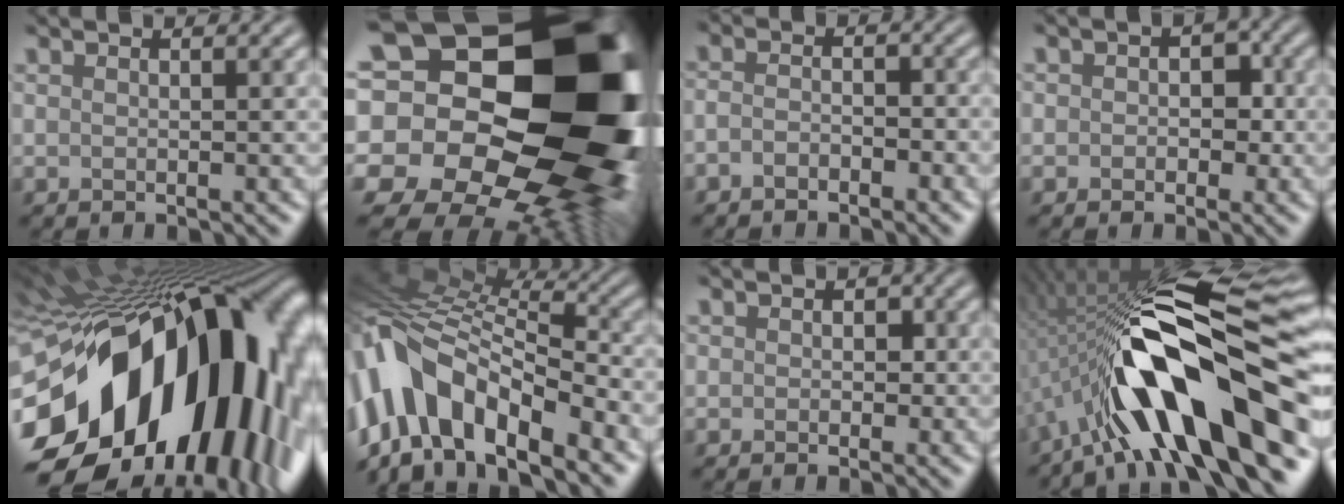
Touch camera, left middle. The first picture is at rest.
{"total": 22.1, "force": [-1.3, 17.0, 14.2], "torque": [-0.273, -0.060, -0.023]}
{"total": 2.4, "force": [-2.3, -0.6, -0.6], "torque": [-0.019, -0.012, -0.013]}
{"total": 1.1, "force": [-1.1, 0.2, -0.2], "torque": [-0.010, -0.012, 0.011]}
{"total": 20.7, "force": [-5.7, 13.3, 14.8], "torque": [-0.287, -0.066, -0.052]}
{"total": 11.8, "force": [-7.1, 5.4, 7.7], "torque": [-0.174, 0.011, -0.096]}
{"total": 1.5, "force": [-1.0, -0.6, -1.0], "torque": [-0.001, -0.014, 0.014]}
{"total": 13.0, "force": [-5.4, 3.2, 11.3], "torque": [-0.192, 0.006, -0.061]}